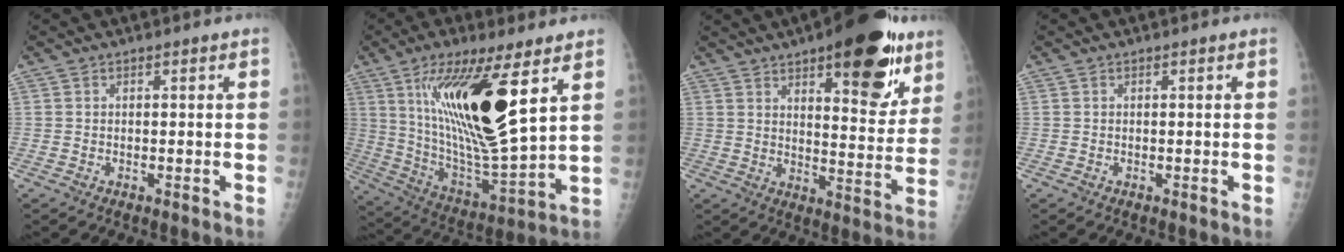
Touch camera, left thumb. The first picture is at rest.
{"total": 22.3, "force": [8.5, 5.6, 19.8], "torque": [-0.356, -0.052, 0.158]}
{"total": 20.6, "force": [11.6, 7.6, 15.2], "torque": [-0.166, -0.052, 0.164]}
{"total": 0.0}